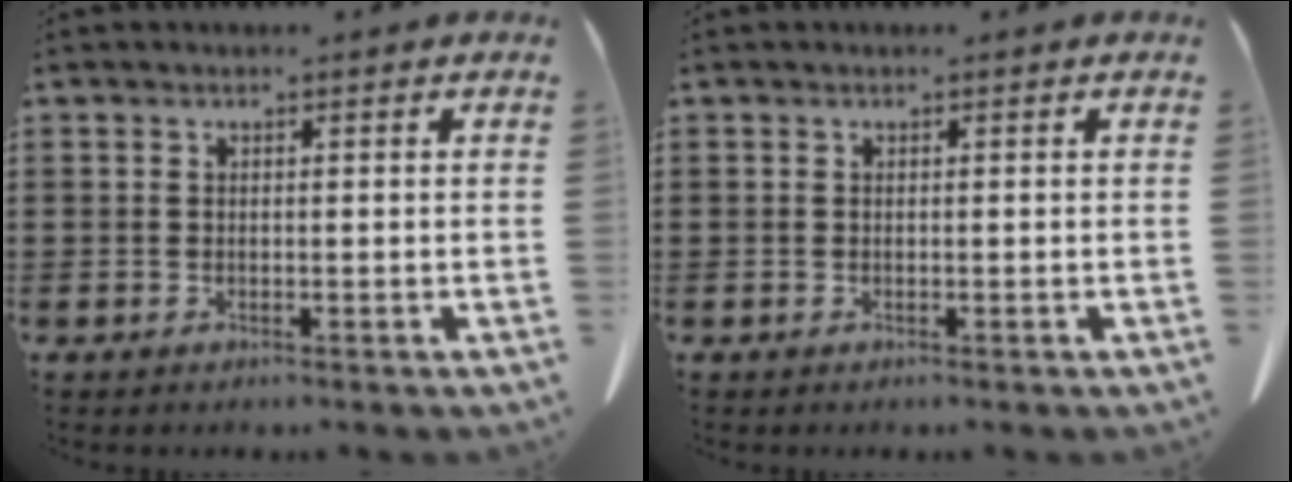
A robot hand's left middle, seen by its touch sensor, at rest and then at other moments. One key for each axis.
{"total": 0.0}